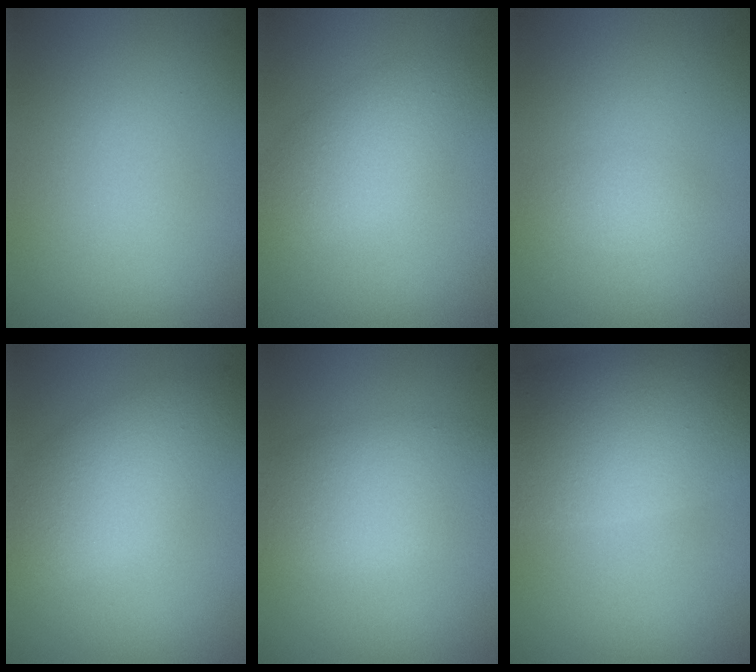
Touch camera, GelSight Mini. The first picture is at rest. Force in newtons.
{"total": 3.4, "press": 3.4, "slide": 0.0}
{"total": 1.2, "press": 1.2, "slide": 0.1}
{"total": 4.8, "press": 4.8, "slide": 0.2}
{"total": 4.8, "press": 4.8, "slide": 0.2}
{"total": 9.7, "press": 9.7, "slide": 0.4}